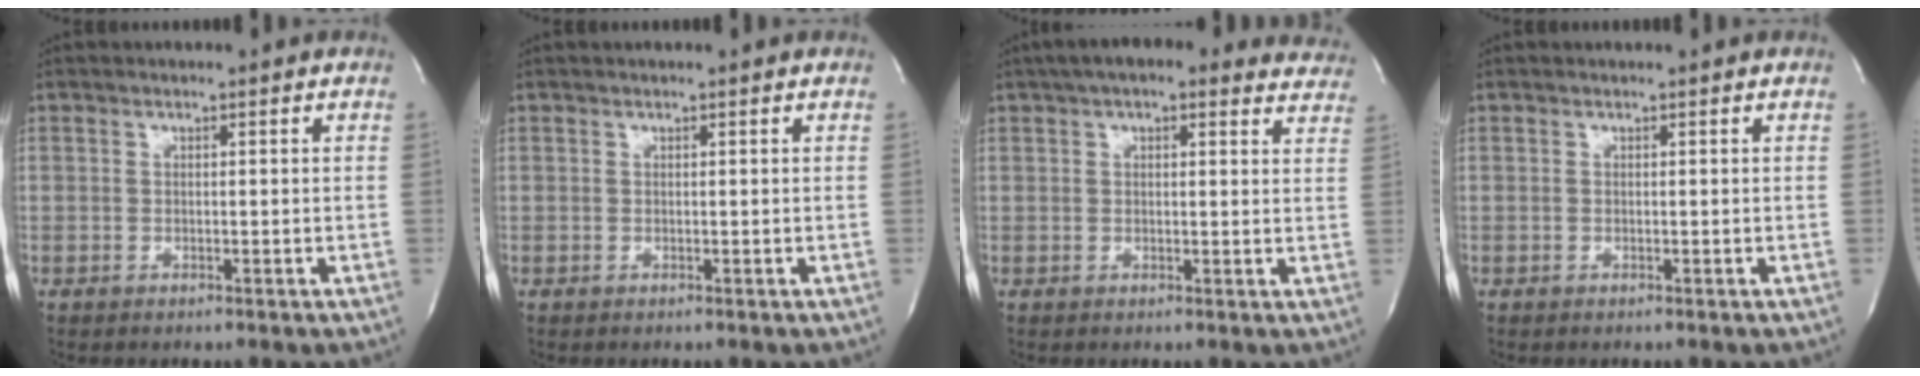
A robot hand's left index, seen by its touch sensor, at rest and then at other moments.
{"total": 1.2, "force": [1.1, 0.0, 0.4], "torque": [-0.009, 0.014, 0.015]}
{"total": 16.5, "force": [13.8, 5.0, 7.5], "torque": [-0.090, 0.036, 0.158]}
{"total": 0.0}